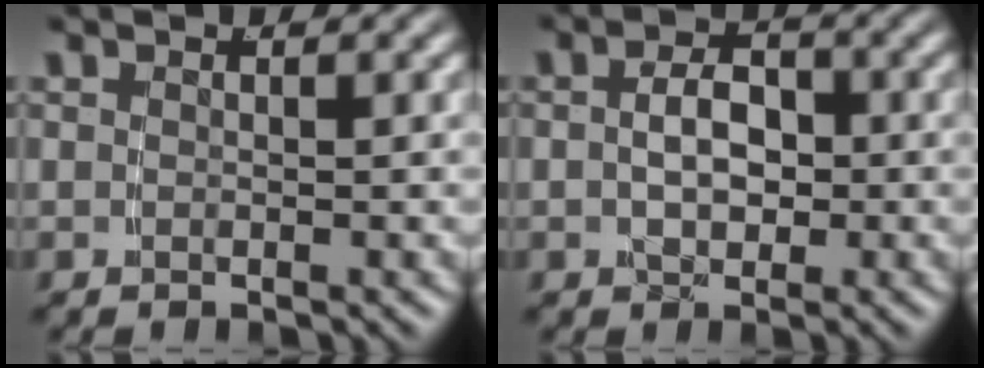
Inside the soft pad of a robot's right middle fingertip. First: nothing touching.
{"total": 3.1, "force": [-0.6, 1.7, 2.5], "torque": [-0.039, -0.005, -0.005]}